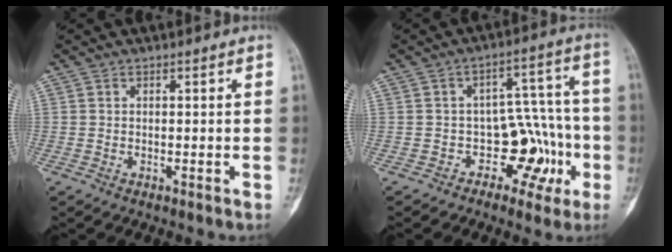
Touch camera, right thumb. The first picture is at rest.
{"total": 10.6, "force": [-3.9, 7.3, 6.5], "torque": [-0.024, 0.049, -0.053]}